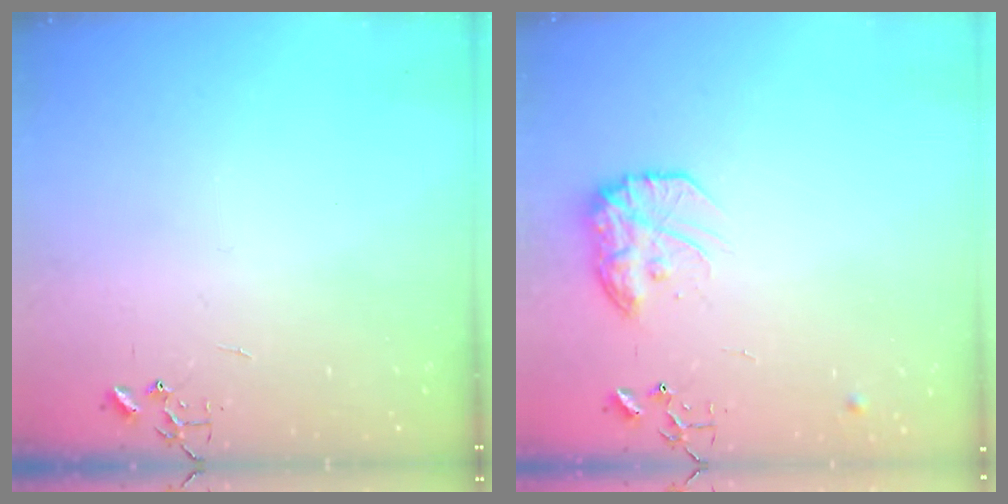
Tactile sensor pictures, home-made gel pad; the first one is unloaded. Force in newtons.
{"total": 14.7, "press": 14.7, "slide": 1.0}